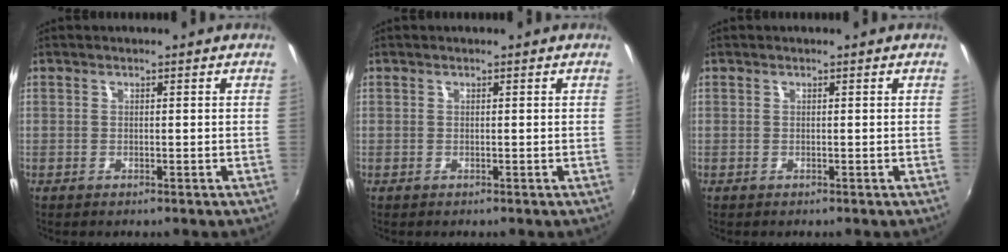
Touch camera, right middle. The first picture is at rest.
{"total": 0.0}
{"total": 0.0}